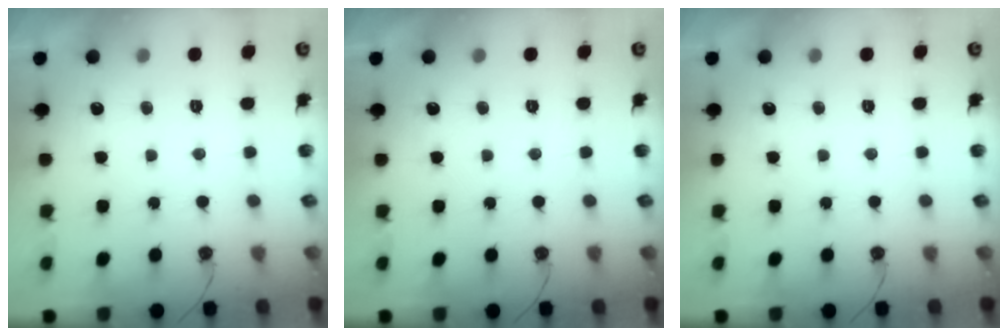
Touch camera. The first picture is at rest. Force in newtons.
{"total": 0.0}
{"total": 0.0}